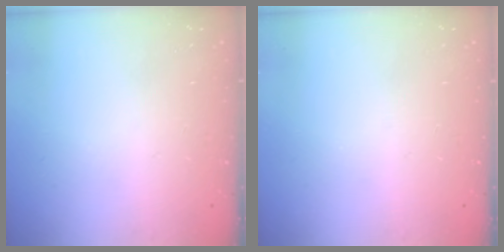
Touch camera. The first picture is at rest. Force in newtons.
{"total": 0.0}